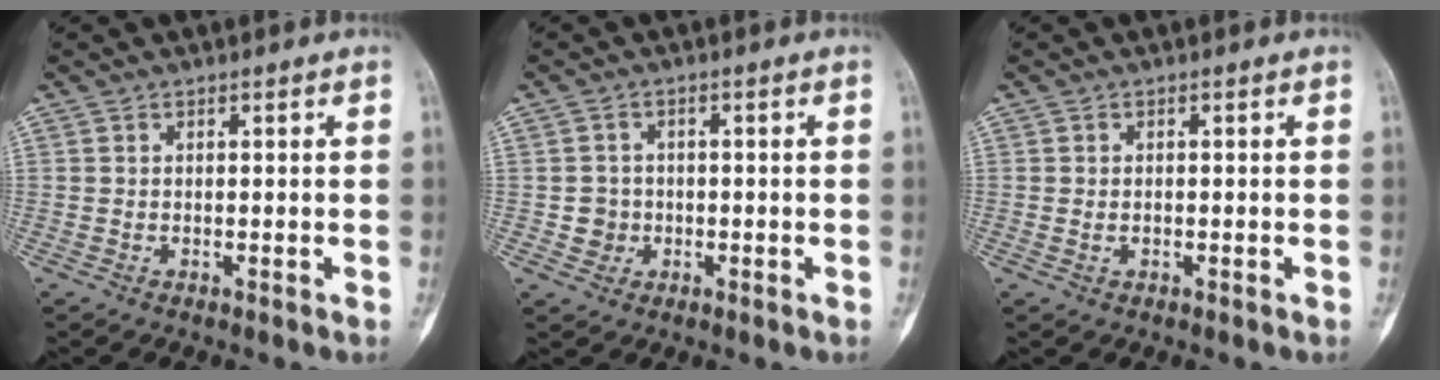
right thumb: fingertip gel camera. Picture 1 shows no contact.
{"total": 2.9, "force": [-0.6, 2.8, 0.4], "torque": [0.012, 0.010, -0.010]}
{"total": 1.0, "force": [-0.1, 0.7, 0.7], "torque": [-0.015, 0.007, 0.001]}